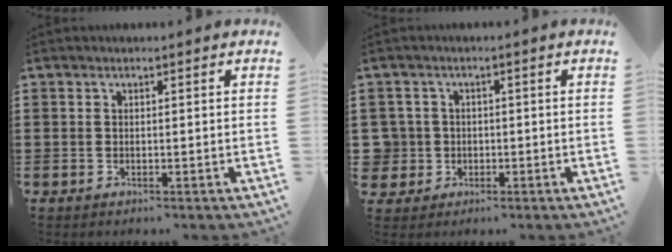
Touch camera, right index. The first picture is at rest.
{"total": 3.4, "force": [-0.5, 3.4, 0.3], "torque": [-0.037, 0.003, -0.018]}